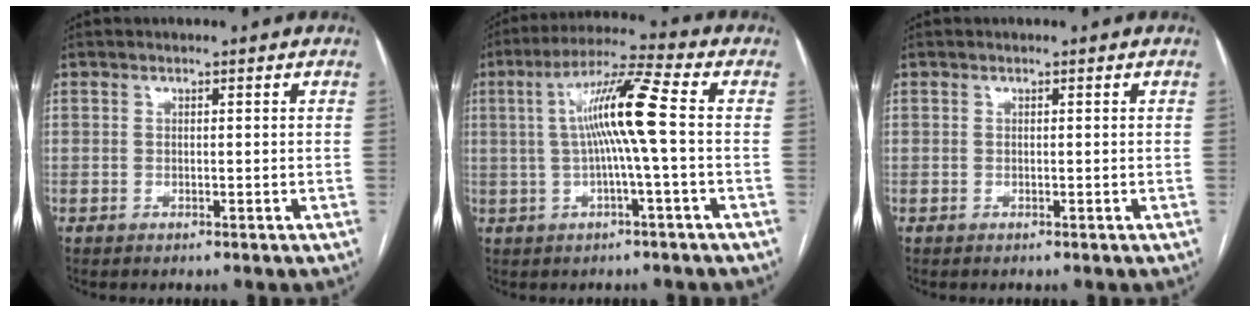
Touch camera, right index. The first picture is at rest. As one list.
[{"total": 10.0, "force": [0.3, -0.7, 10.0], "torque": [-0.183, 0.017, 0.004]}, {"total": 0.0}]